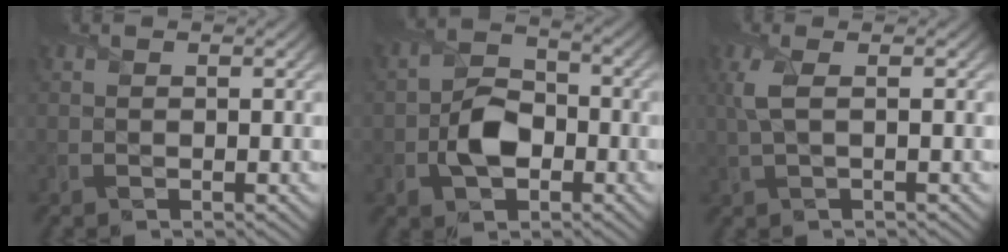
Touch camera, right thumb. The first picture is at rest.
{"total": 6.0, "force": [-1.9, 4.1, 3.9], "torque": [-0.073, 0.000, -0.043]}
{"total": 2.9, "force": [0.6, 0.7, 2.8], "torque": [-0.070, 0.011, 0.011]}